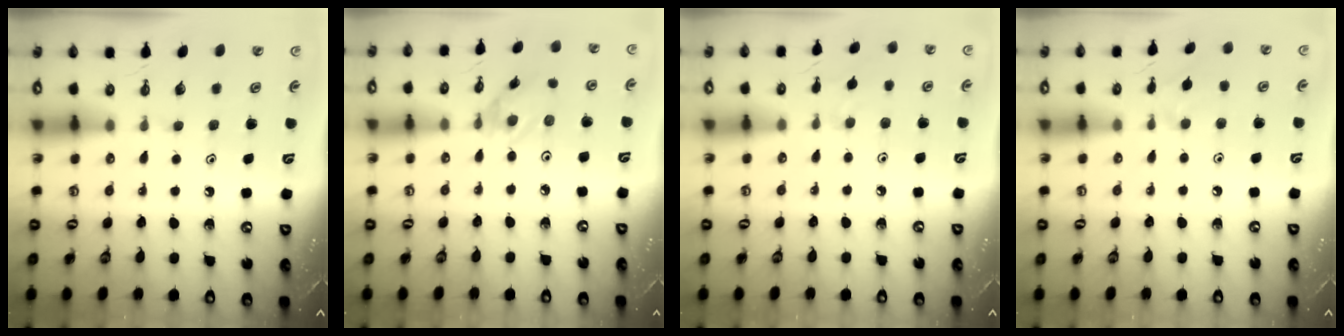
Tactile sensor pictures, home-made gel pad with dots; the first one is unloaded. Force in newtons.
{"total": 2.1, "press": 2.1, "slide": 0.1}
{"total": 2.6, "press": 2.6, "slide": 0.5}
{"total": 6.2, "press": 6.1, "slide": 0.9}